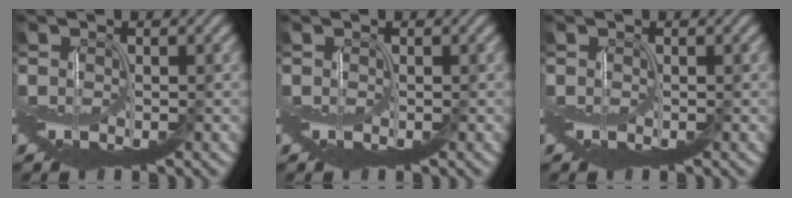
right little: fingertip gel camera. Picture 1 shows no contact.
{"total": 0.0}
{"total": 0.0}